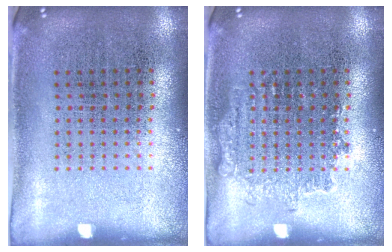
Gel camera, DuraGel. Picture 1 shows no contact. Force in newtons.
{"total": 1.2, "press": 1.2, "slide": 0.3}